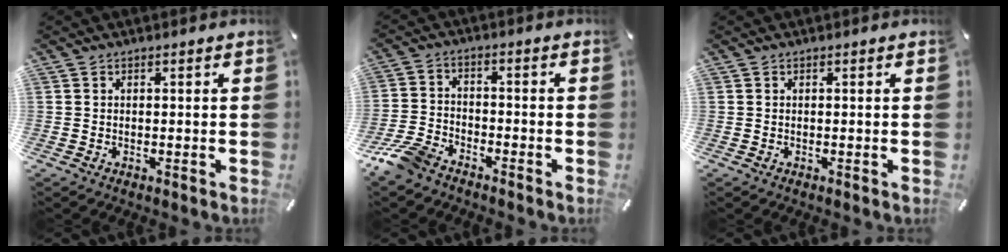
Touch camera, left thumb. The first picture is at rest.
{"total": 8.2, "force": [-6.7, 3.5, 3.3], "torque": [-0.084, 0.023, -0.133]}
{"total": 0.0}